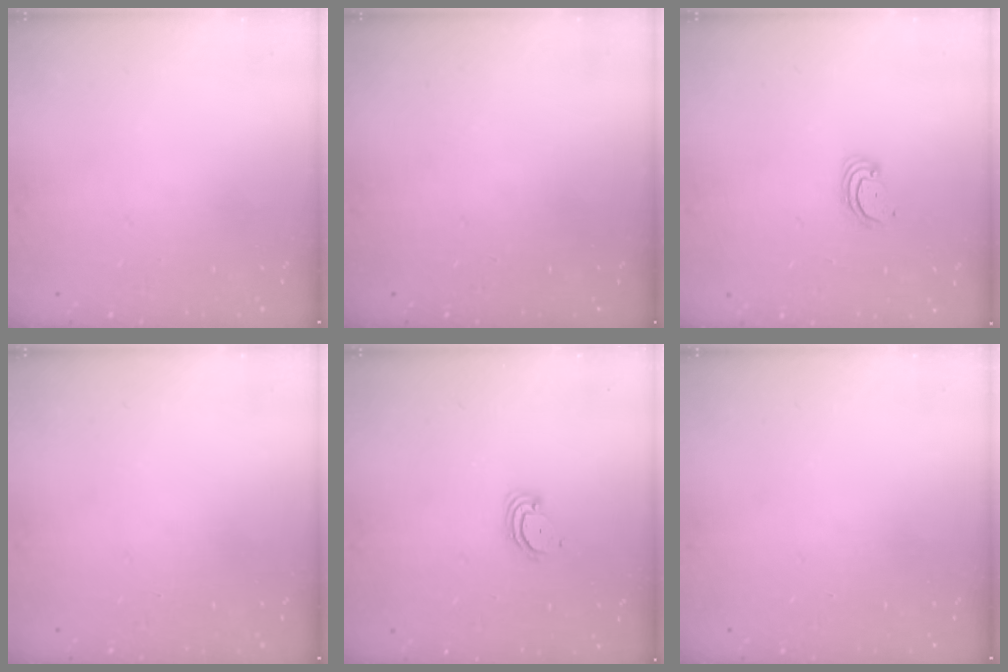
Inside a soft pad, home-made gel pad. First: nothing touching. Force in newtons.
{"total": 0.0}
{"total": 2.8, "press": 2.8, "slide": 0.2}
{"total": 0.0}
{"total": 3.5, "press": 3.5, "slide": 0.3}
{"total": 0.0}